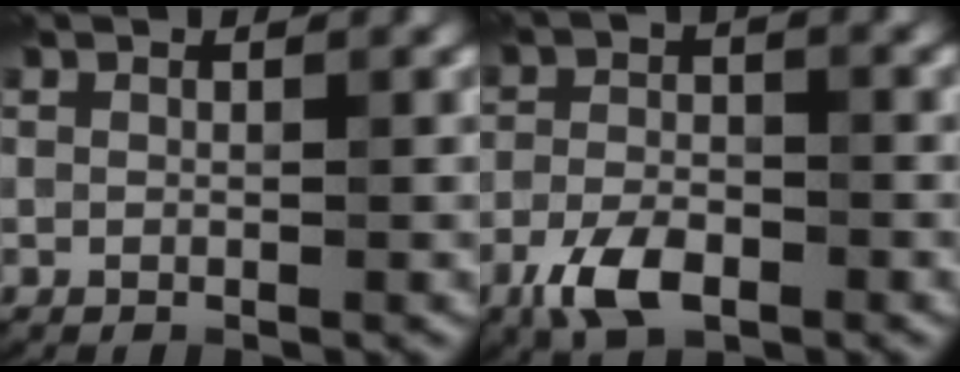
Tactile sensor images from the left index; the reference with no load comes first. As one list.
[{"total": 4.9, "force": [-3.0, 2.1, 3.3], "torque": [-0.072, -0.002, -0.060]}]